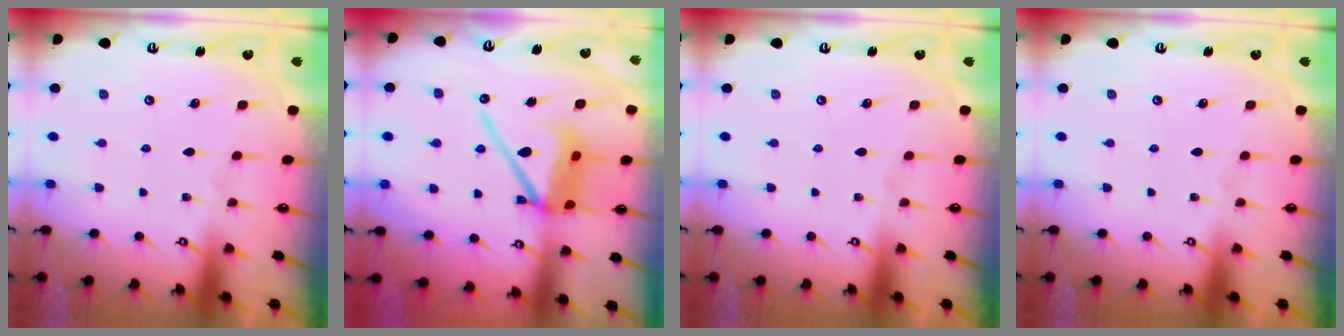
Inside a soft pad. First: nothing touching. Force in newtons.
{"total": 14.2, "press": 14.0, "slide": 2.2}
{"total": 0.0}
{"total": 0.0}